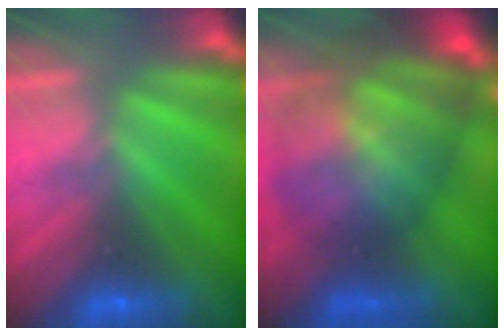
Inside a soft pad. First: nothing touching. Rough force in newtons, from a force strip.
{"total": 10.2}